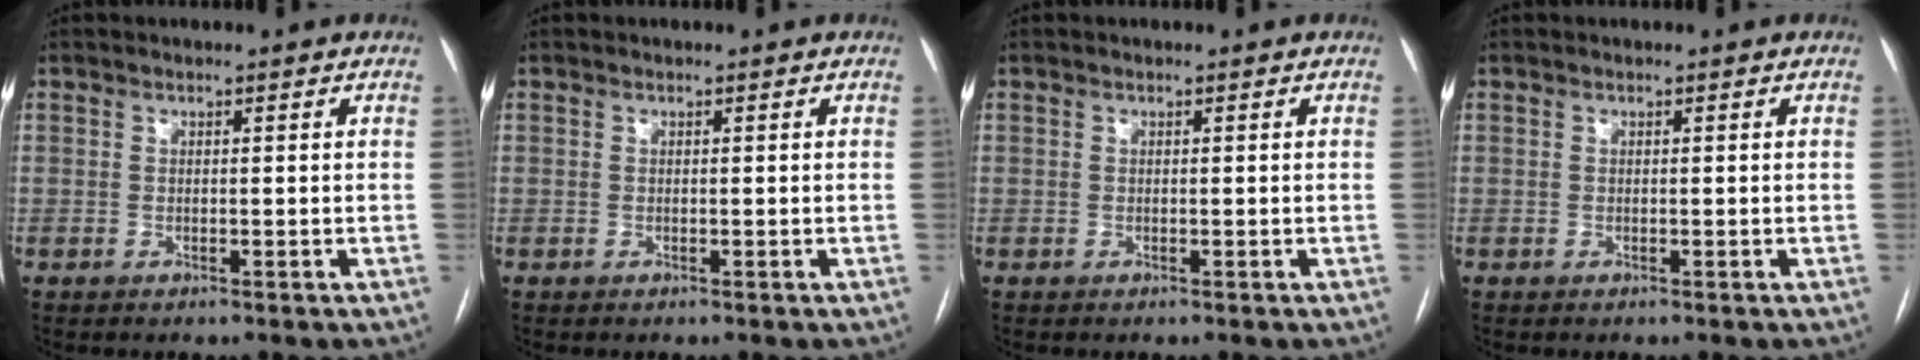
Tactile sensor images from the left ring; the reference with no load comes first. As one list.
[{"total": 0.0}, {"total": 0.0}, {"total": 0.0}]